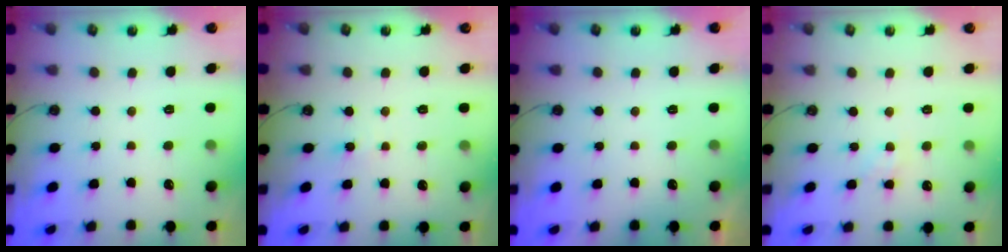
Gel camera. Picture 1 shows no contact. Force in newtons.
{"total": 2.7, "press": 2.7, "slide": 0.5}
{"total": 0.0}
{"total": 1.1, "press": 1.0, "slide": 0.2}